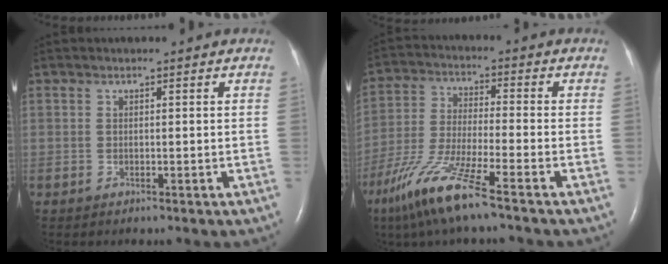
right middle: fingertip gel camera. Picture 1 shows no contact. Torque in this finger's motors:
{"motor_torque": [1.18, -0.96, 0.29, 0.10]}